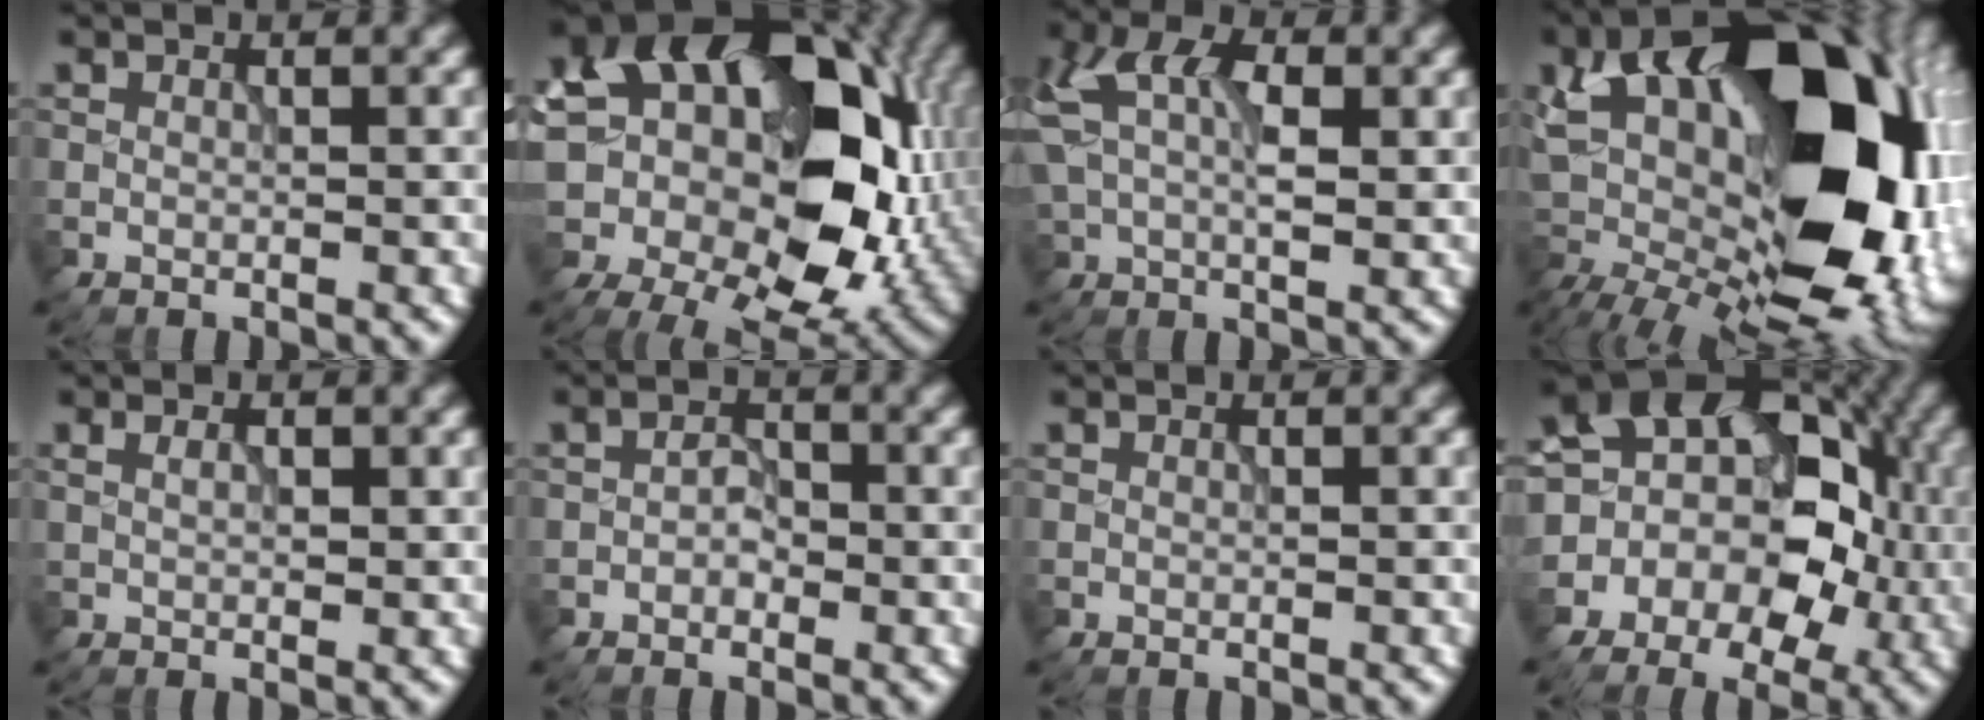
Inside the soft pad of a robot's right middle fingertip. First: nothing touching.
{"total": 23.3, "force": [3.2, 17.5, 15.0], "torque": [-0.307, 0.001, 0.070]}
{"total": 6.6, "force": [1.3, 3.8, 5.2], "torque": [-0.107, 0.010, 0.018]}
{"total": 20.2, "force": [2.7, 11.4, 16.4], "torque": [-0.285, 0.022, 0.039]}
{"total": 1.7, "force": [0.6, 0.8, 1.3], "torque": [-0.023, -0.002, 0.016]}
{"total": 1.6, "force": [-0.6, 1.1, 1.0], "torque": [-0.015, 0.004, -0.013]}
{"total": 0.0}
{"total": 13.7, "force": [0.3, 10.7, 8.5], "torque": [-0.119, 0.015, -0.013]}